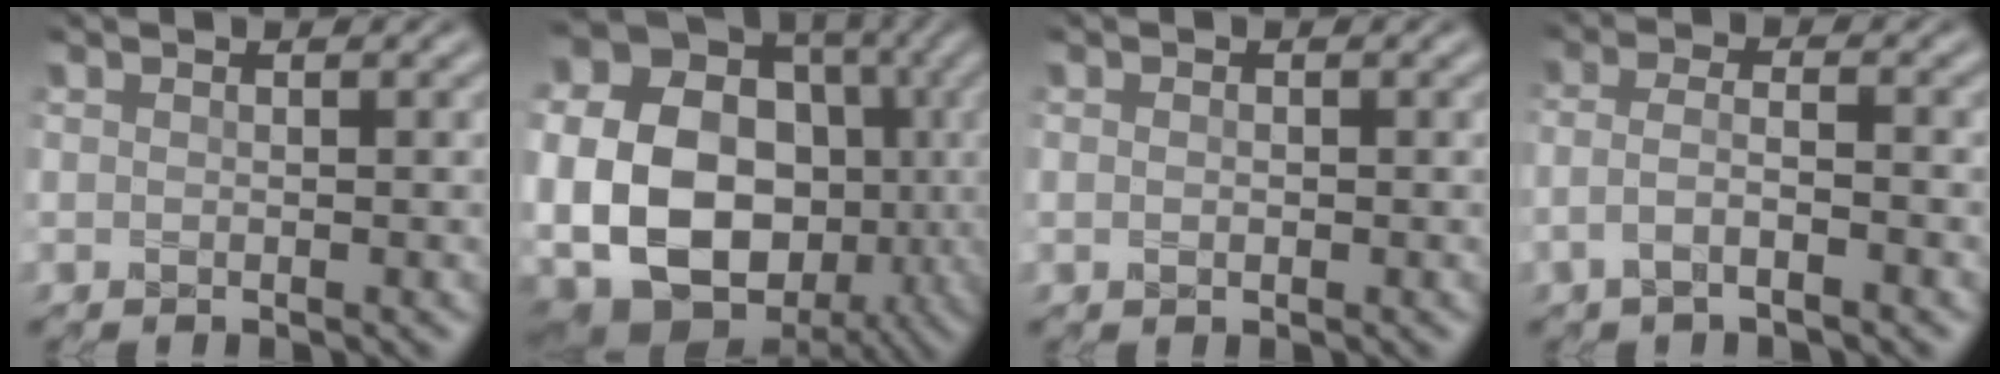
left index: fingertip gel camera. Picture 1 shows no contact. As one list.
[{"total": 20.6, "force": [-2.4, 16.8, 11.7], "torque": [-0.223, -0.021, -0.068]}, {"total": 0.7, "force": [0.0, 0.4, 0.5], "torque": [-0.010, 0.000, 0.001]}, {"total": 2.9, "force": [-1.3, 0.8, 2.4], "torque": [-0.048, 0.004, -0.034]}]